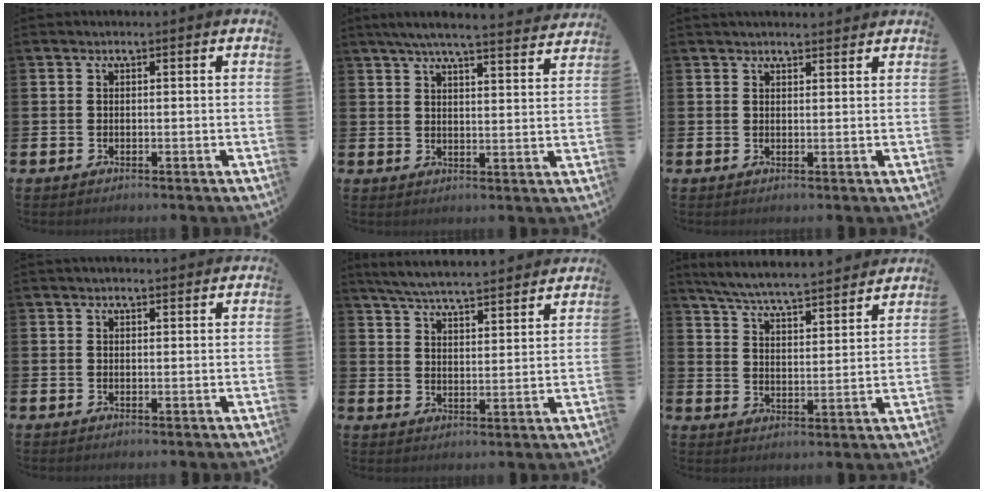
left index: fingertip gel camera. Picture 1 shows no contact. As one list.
[{"total": 6.0, "force": [5.6, 0.1, 2.0], "torque": [-0.050, -0.027, 0.099]}, {"total": 1.8, "force": [1.8, 0.3, 0.2], "torque": [0.005, -0.007, 0.030]}, {"total": 1.3, "force": [1.2, 0.2, 0.3], "torque": [-0.003, 0.000, 0.021]}, {"total": 6.1, "force": [5.9, 0.2, 1.3], "torque": [-0.039, -0.040, 0.103]}, {"total": 6.3, "force": [6.1, 0.1, 1.6], "torque": [-0.054, -0.049, 0.105]}]